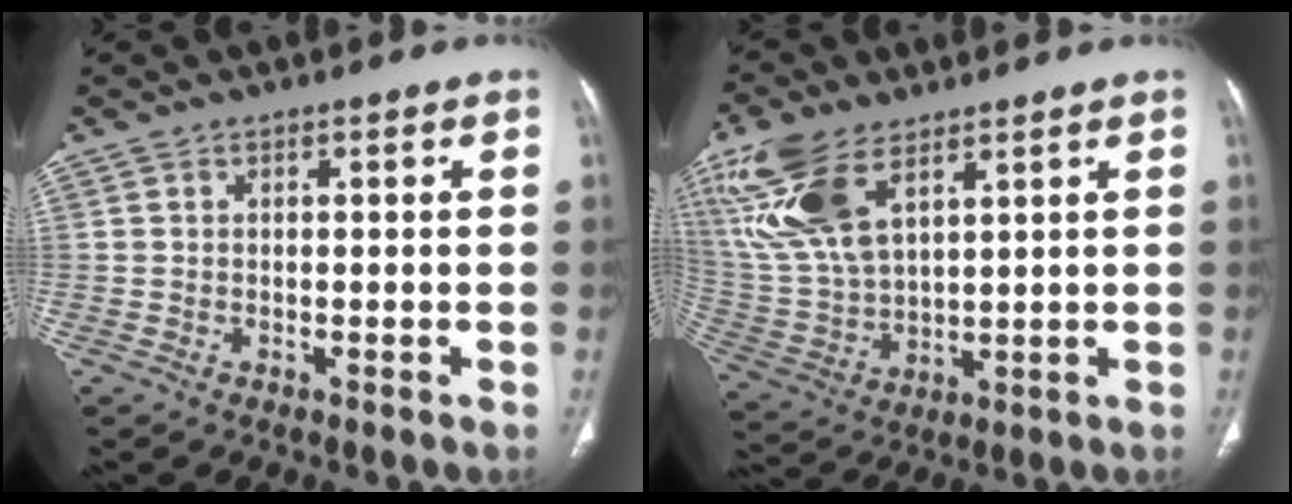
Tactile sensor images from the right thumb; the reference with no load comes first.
{"total": 15.3, "force": [8.2, 7.2, 10.8], "torque": [-0.231, -0.018, 0.174]}